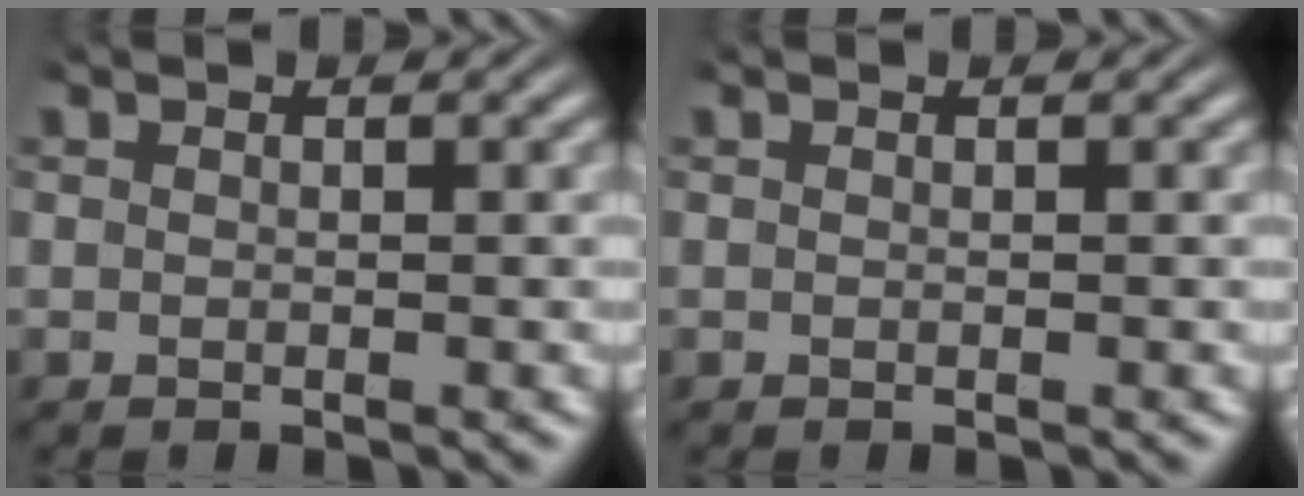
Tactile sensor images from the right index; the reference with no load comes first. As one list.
[{"total": 0.0}]